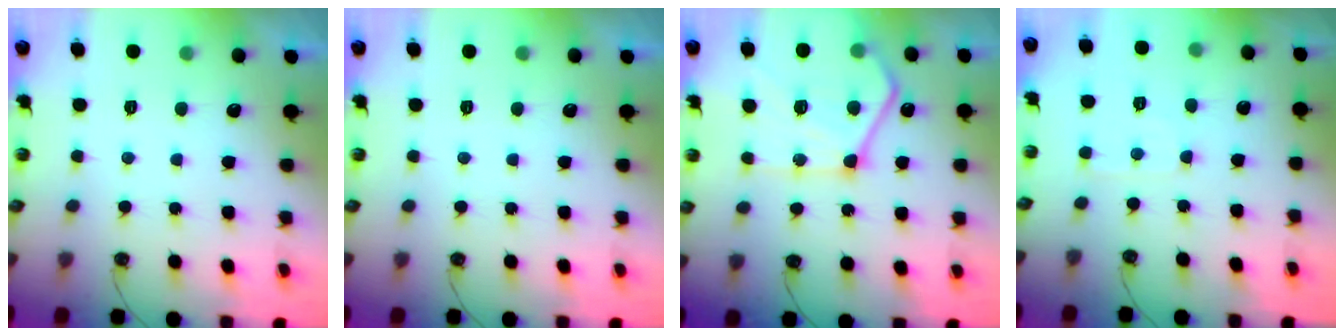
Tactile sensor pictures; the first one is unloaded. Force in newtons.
{"total": 0.0}
{"total": 18.3, "press": 18.3, "slide": 1.4}
{"total": 4.5, "press": 4.4, "slide": 0.7}